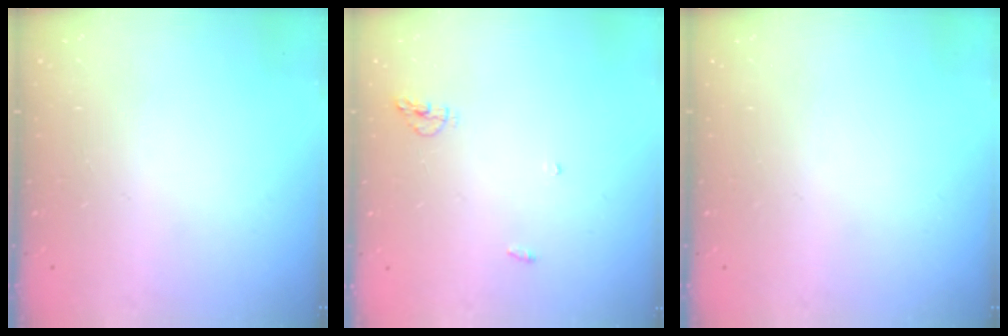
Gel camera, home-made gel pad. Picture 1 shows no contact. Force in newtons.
{"total": 4.6, "press": 4.5, "slide": 1.0}
{"total": 0.0}